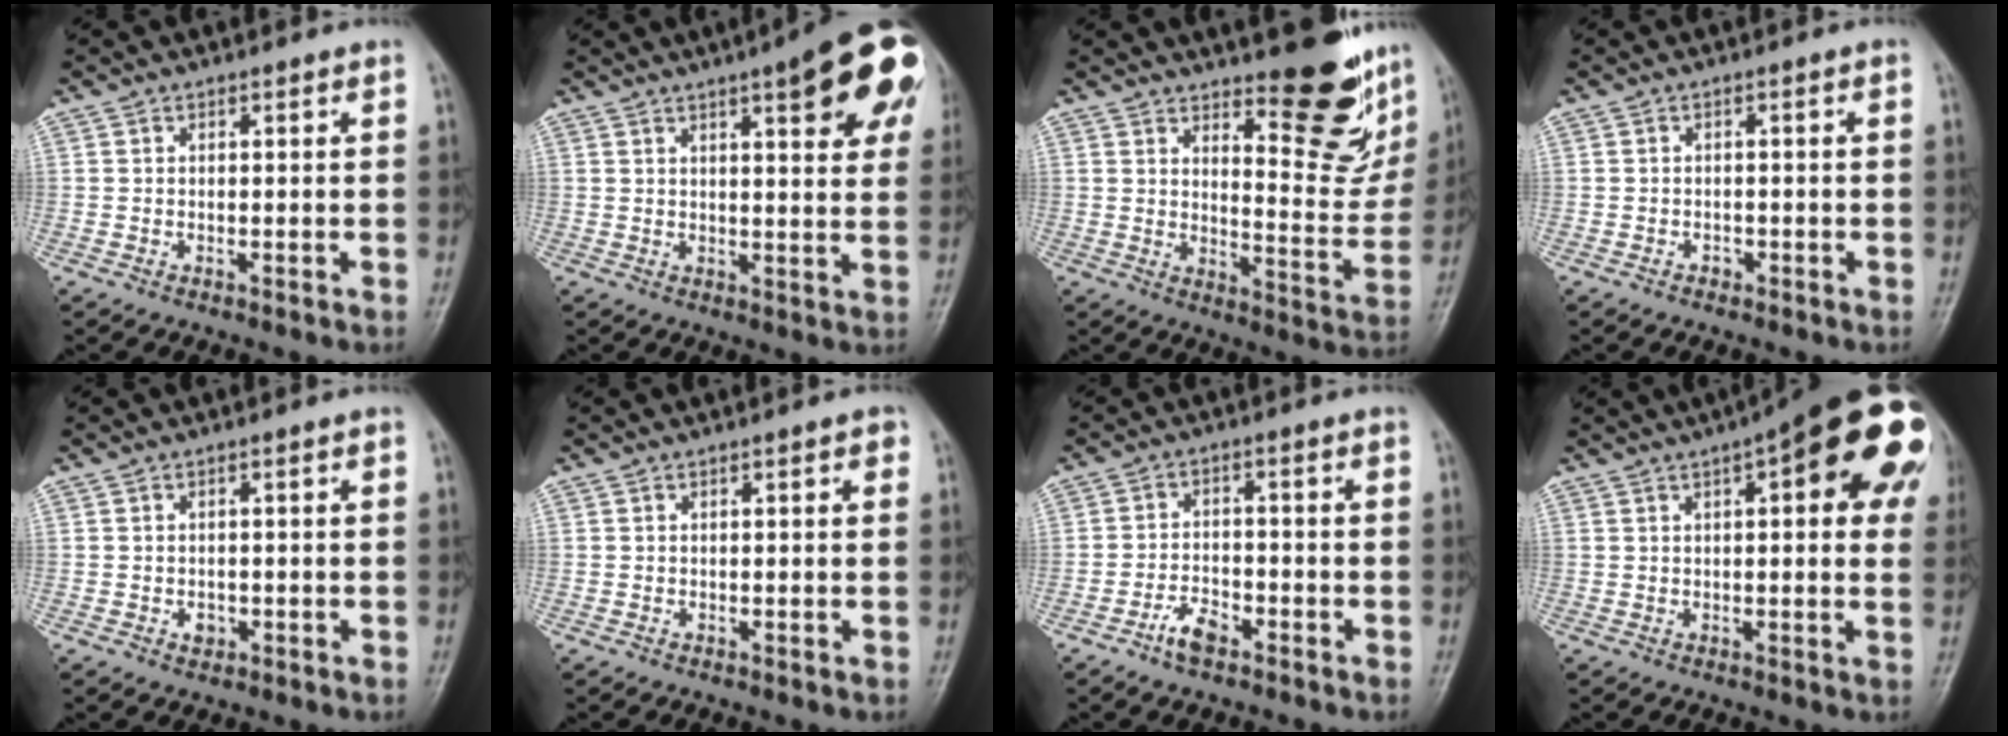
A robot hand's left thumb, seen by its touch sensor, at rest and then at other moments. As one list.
[{"total": 16.9, "force": [7.5, 4.8, 14.4], "torque": [-0.157, -0.014, 0.089]}, {"total": 16.1, "force": [11.2, 5.4, 10.3], "torque": [-0.079, -0.096, 0.155]}, {"total": 1.2, "force": [-0.8, 0.8, 0.4], "torque": [-0.005, 0.009, -0.015]}, {"total": 1.9, "force": [-0.7, 1.5, 1.0], "torque": [-0.005, 0.008, -0.008]}, {"total": 1.5, "force": [0.5, 0.5, 1.3], "torque": [-0.014, 0.003, 0.003]}, {"total": 4.6, "force": [-3.1, 2.0, 2.7], "torque": [-0.047, 0.022, -0.059]}, {"total": 21.1, "force": [7.7, 6.5, 18.5], "torque": [-0.235, 0.014, 0.092]}]